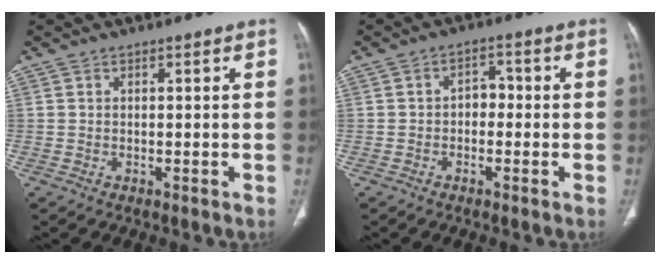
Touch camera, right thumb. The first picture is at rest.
{"total": 3.3, "force": [-0.6, 2.4, 2.2], "torque": [-0.016, 0.017, -0.019]}